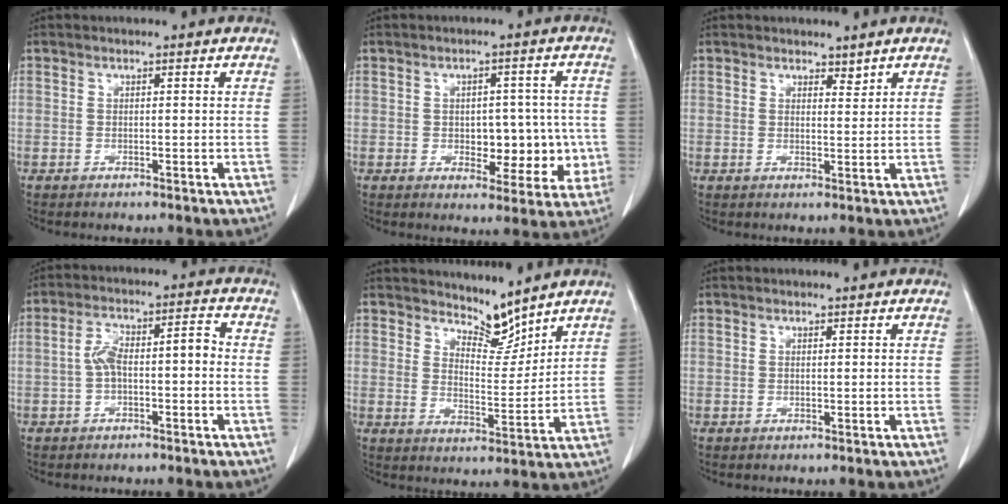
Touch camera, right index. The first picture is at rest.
{"total": 9.3, "force": [-1.1, 5.6, 7.4], "torque": [-0.082, 0.023, 0.000]}
{"total": 1.9, "force": [1.6, 0.9, 0.6], "torque": [-0.008, -0.003, 0.026]}
{"total": 7.0, "force": [-0.9, 2.8, 6.4], "torque": [-0.122, 0.042, -0.015]}
{"total": 6.3, "force": [5.9, 1.5, 1.6], "torque": [-0.024, -0.013, 0.110]}
{"total": 0.0}